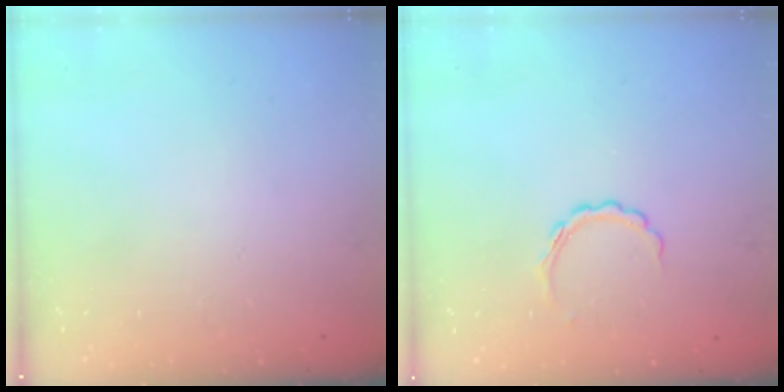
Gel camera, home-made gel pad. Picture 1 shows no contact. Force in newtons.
{"total": 5.2, "press": 5.0, "slide": 1.1}